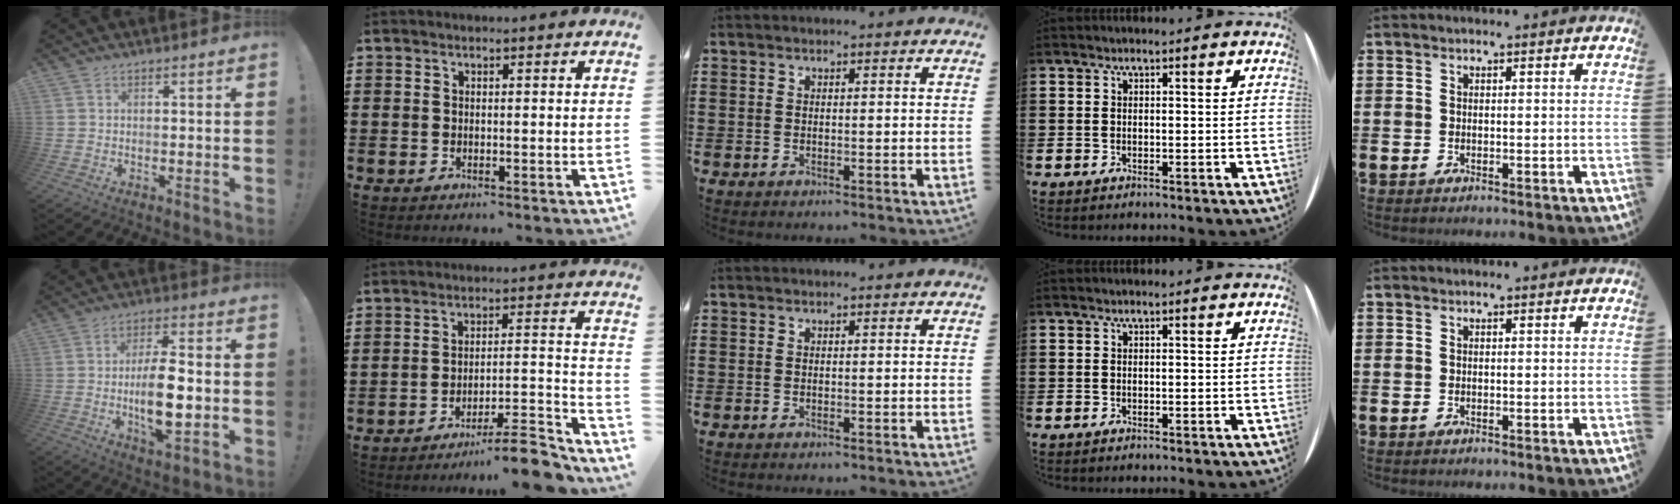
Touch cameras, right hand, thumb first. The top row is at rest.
{"thumb": {"total": 13.1, "force": [-1.6, 4.6, 12.2], "torque": [-0.216, -0.002, -0.033]}, "index": {"total": 8.7, "force": [-7.8, 0.3, 3.9], "torque": [-0.053, 0.011, -0.148]}}